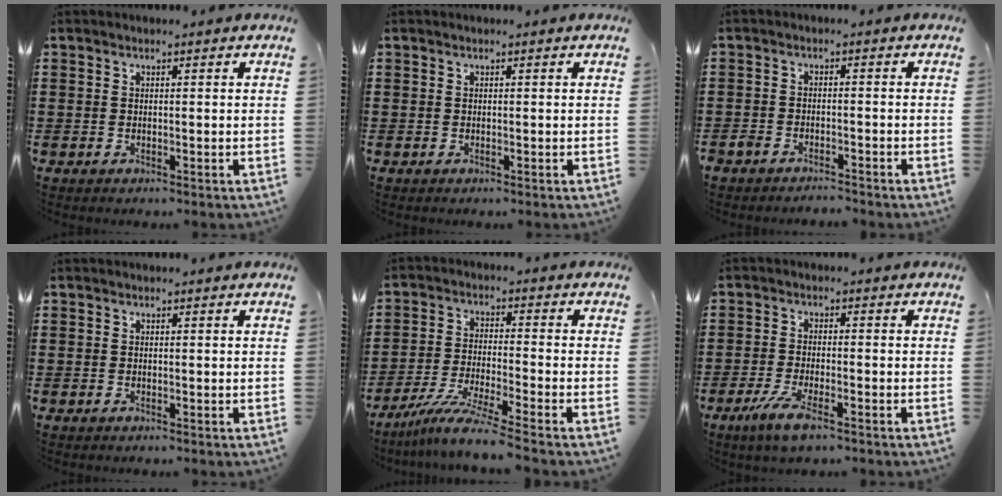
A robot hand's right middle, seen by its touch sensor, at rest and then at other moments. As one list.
[{"total": 0.0}, {"total": 2.6, "force": [-2.5, 0.5, 0.0], "torque": [-0.014, -0.001, -0.057]}, {"total": 0.0}, {"total": 7.5, "force": [-6.3, -0.6, 4.0], "torque": [-0.087, -0.021, -0.122]}, {"total": 4.9, "force": [-3.0, 0.9, 3.8], "torque": [-0.089, -0.012, -0.056]}]